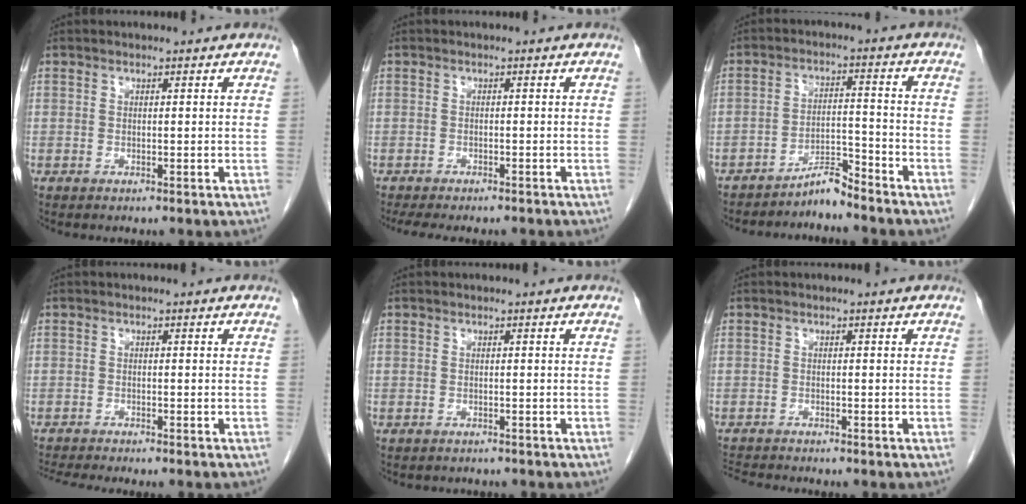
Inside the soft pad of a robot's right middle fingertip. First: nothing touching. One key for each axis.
{"total": 8.2, "fx": -7.1, "fy": 2.2, "fz": 3.6, "tx": -0.047, "ty": -0.006, "tz": -0.095}
{"total": 4.4, "fx": -4.3, "fy": 0.2, "fz": 1.2, "tx": -0.013, "ty": -0.004, "tz": -0.077}
{"total": 6.1, "fx": -5.5, "fy": -0.1, "fz": 2.5, "tx": -0.032, "ty": -0.011, "tz": -0.086}
{"total": 1.9, "fx": -1.7, "fy": 0.8, "fz": 0.2, "tx": -0.008, "ty": 0.000, "tz": -0.023}
{"total": 3.6, "fx": -3.5, "fy": -0.3, "fz": 0.7, "tx": -0.013, "ty": -0.018, "tz": -0.062}